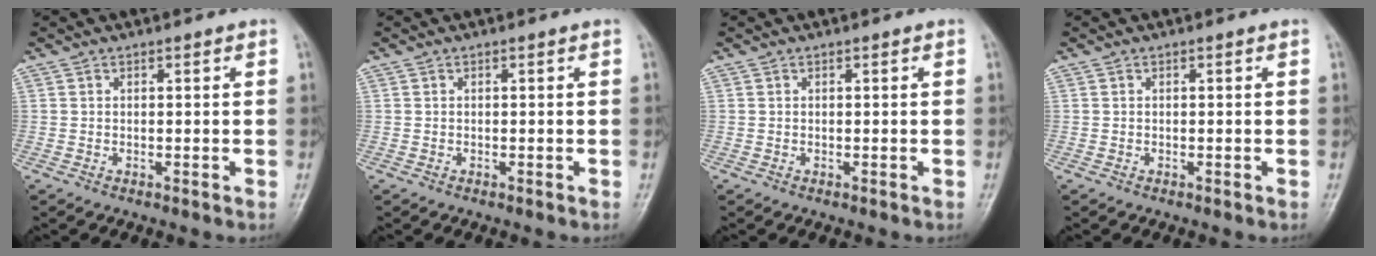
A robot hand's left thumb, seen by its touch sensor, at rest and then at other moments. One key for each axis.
{"total": 0.0}
{"total": 0.0}
{"total": 0.0}